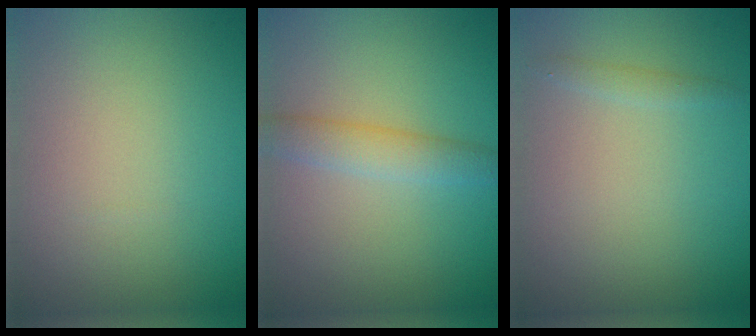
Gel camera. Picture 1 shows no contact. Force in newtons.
{"total": 2.6, "press": 2.6, "slide": 0.0}
{"total": 0.8, "press": 0.8, "slide": 0.1}